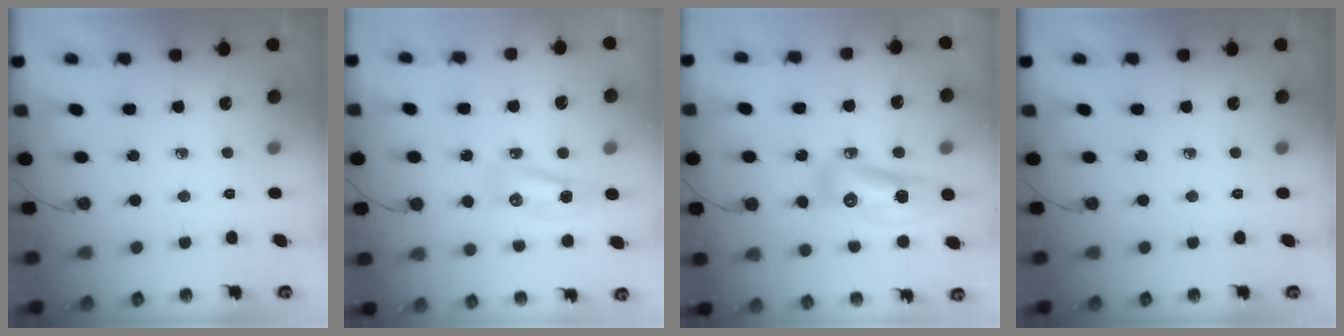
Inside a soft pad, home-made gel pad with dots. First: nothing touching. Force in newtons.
{"total": 7.7, "press": 7.6, "slide": 1.2}
{"total": 14.0, "press": 13.8, "slide": 1.9}
{"total": 0.0}